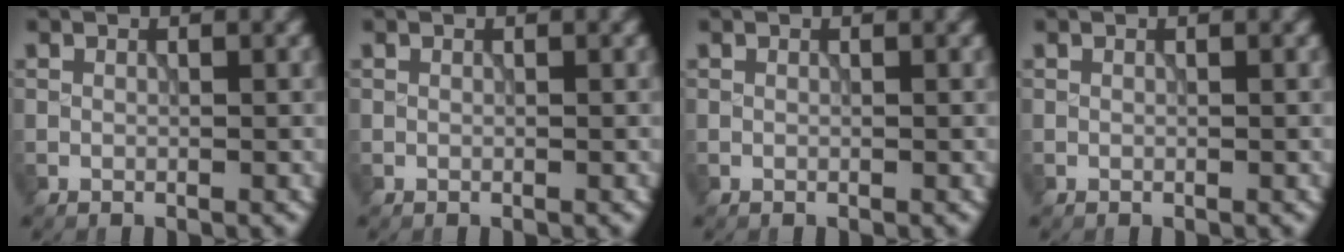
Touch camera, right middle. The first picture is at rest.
{"total": 0.0}
{"total": 0.0}
{"total": 0.0}